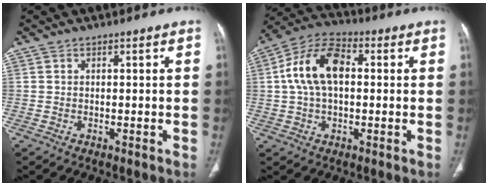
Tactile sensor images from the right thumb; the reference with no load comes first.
{"total": 12.7, "force": [1.6, 7.5, 10.1], "torque": [-0.190, 0.031, 0.022]}